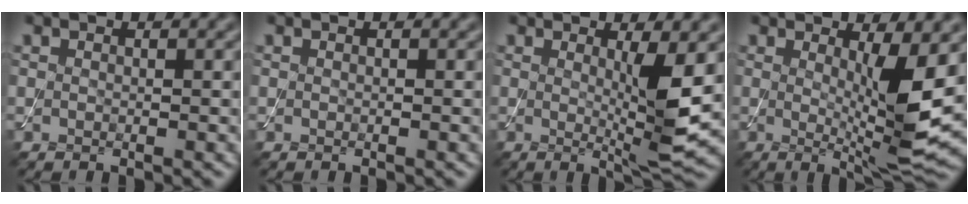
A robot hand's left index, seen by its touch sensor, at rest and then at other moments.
{"total": 0.0}
{"total": 4.8, "force": [0.5, 0.8, 4.7], "torque": [-0.073, -0.016, 0.011]}
{"total": 6.5, "force": [0.7, 1.2, 6.3], "torque": [-0.095, -0.020, 0.017]}